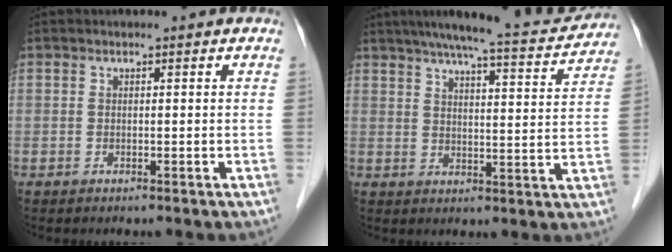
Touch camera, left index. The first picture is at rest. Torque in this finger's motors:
{"motor_torque": [0.35, -0.49, 0.27, 0.10]}